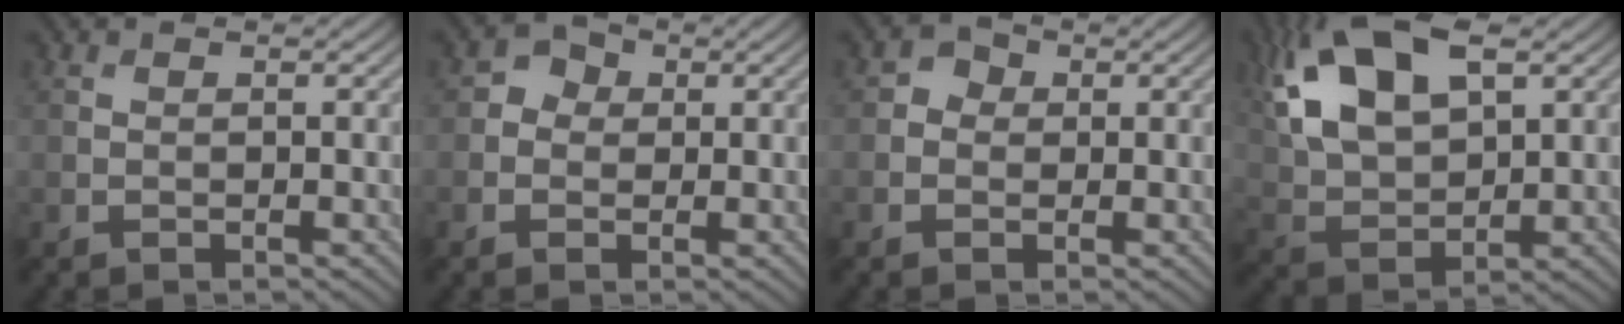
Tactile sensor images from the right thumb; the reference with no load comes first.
{"total": 2.4, "force": [0.0, 2.2, 0.9], "torque": [-0.011, 0.004, -0.007]}
{"total": 1.8, "force": [0.0, 1.7, 0.6], "torque": [-0.008, 0.001, -0.008]}
{"total": 14.2, "force": [5.9, 7.1, 10.7], "torque": [-0.241, 0.014, 0.107]}